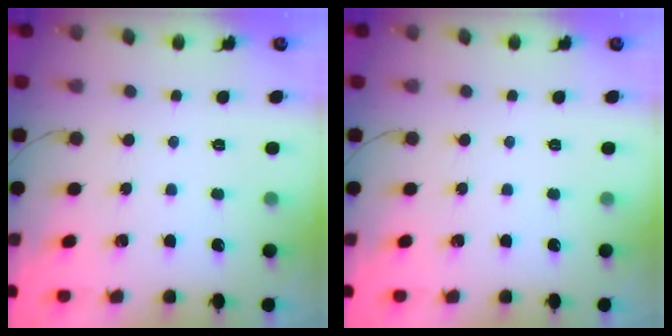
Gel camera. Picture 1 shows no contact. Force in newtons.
{"total": 0.0}